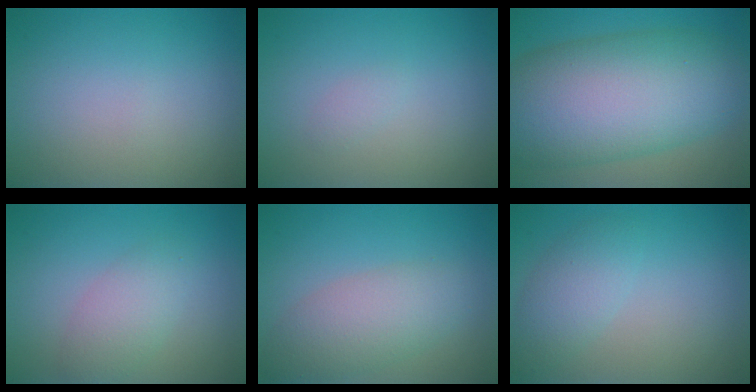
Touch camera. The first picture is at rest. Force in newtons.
{"total": 0.6, "press": 0.6, "slide": 0.0}
{"total": 13.7, "press": 13.7, "slide": 0.5}
{"total": 2.8, "press": 2.8, "slide": 0.1}
{"total": 4.4, "press": 4.4, "slide": 0.1}
{"total": 2.8, "press": 2.8, "slide": 0.1}